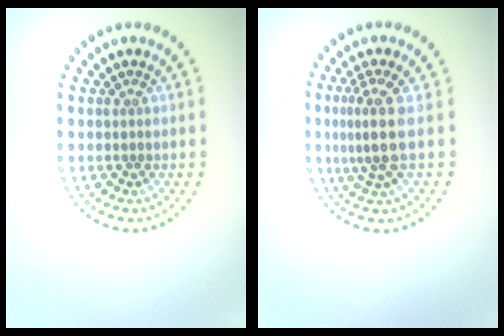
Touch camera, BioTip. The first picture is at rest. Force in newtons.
{"total": 3.1, "press": 2.2, "slide": 2.2}